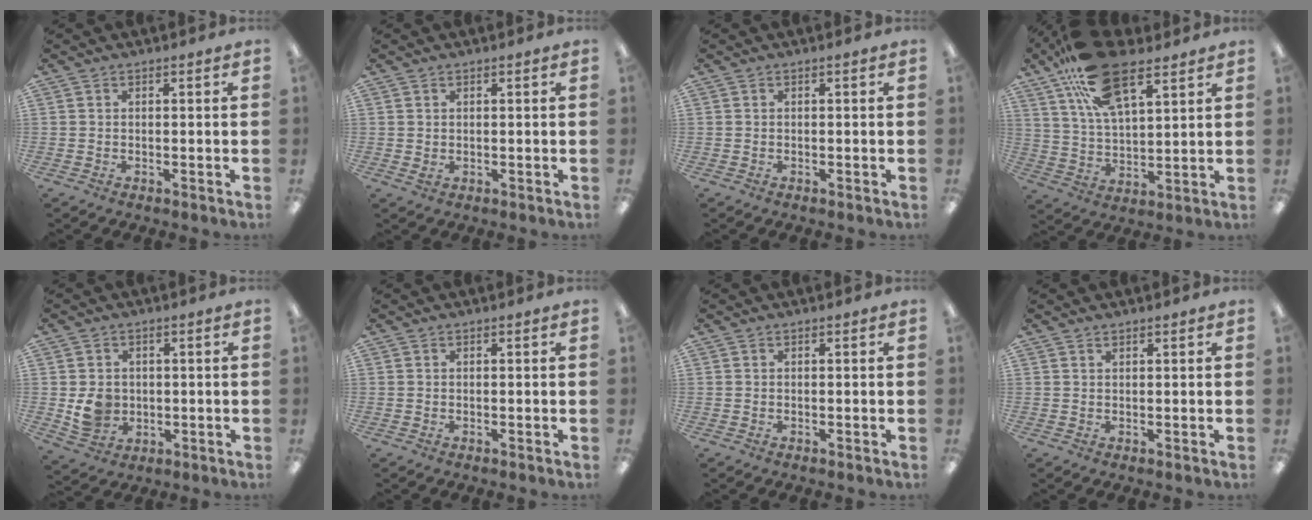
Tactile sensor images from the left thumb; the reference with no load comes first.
{"total": 1.2, "force": [0.5, 0.9, 0.6], "torque": [-0.003, -0.002, 0.008]}
{"total": 0.0}
{"total": 19.6, "force": [11.9, 9.0, 12.8], "torque": [-0.230, -0.039, 0.212]}
{"total": 6.2, "force": [0.3, 5.6, 2.7], "torque": [-0.039, 0.003, 0.009]}
{"total": 0.0}
{"total": 0.0}
{"total": 0.9, "force": [0.8, 0.3, 0.3], "torque": [-0.006, 0.001, 0.014]}